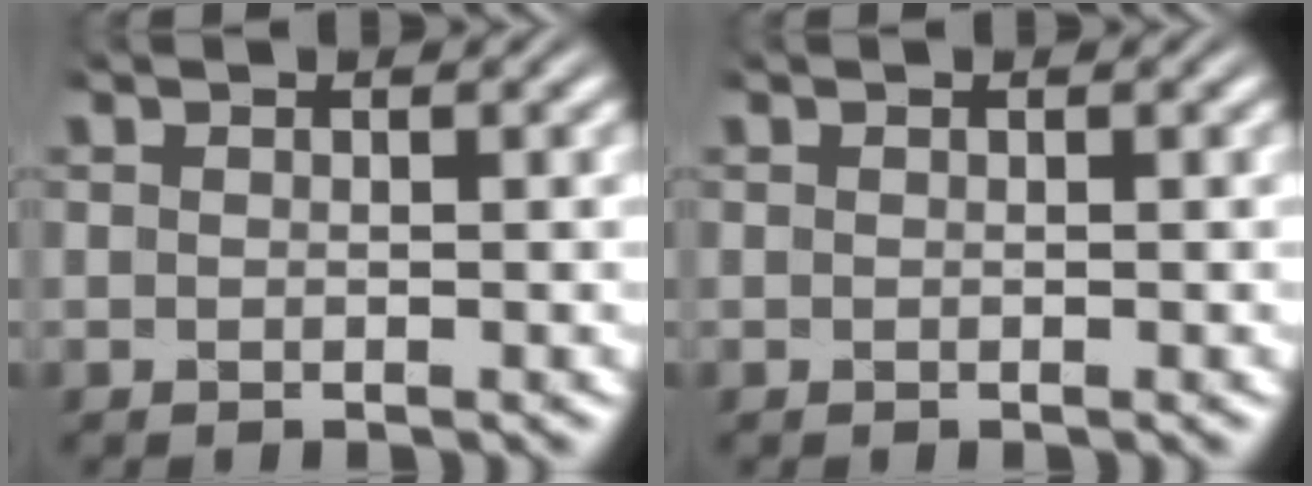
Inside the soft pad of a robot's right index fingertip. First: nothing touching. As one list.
[{"total": 0.0}]